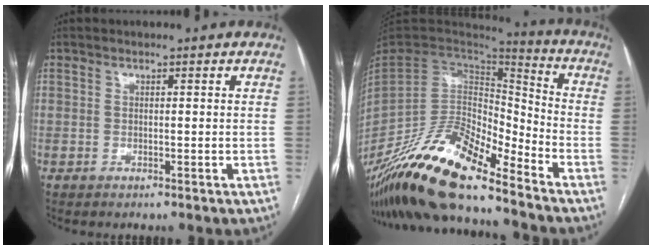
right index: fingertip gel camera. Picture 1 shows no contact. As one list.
[{"total": 21.1, "force": [-16.1, 4.2, 12.9], "torque": [-0.271, -0.010, -0.305]}]